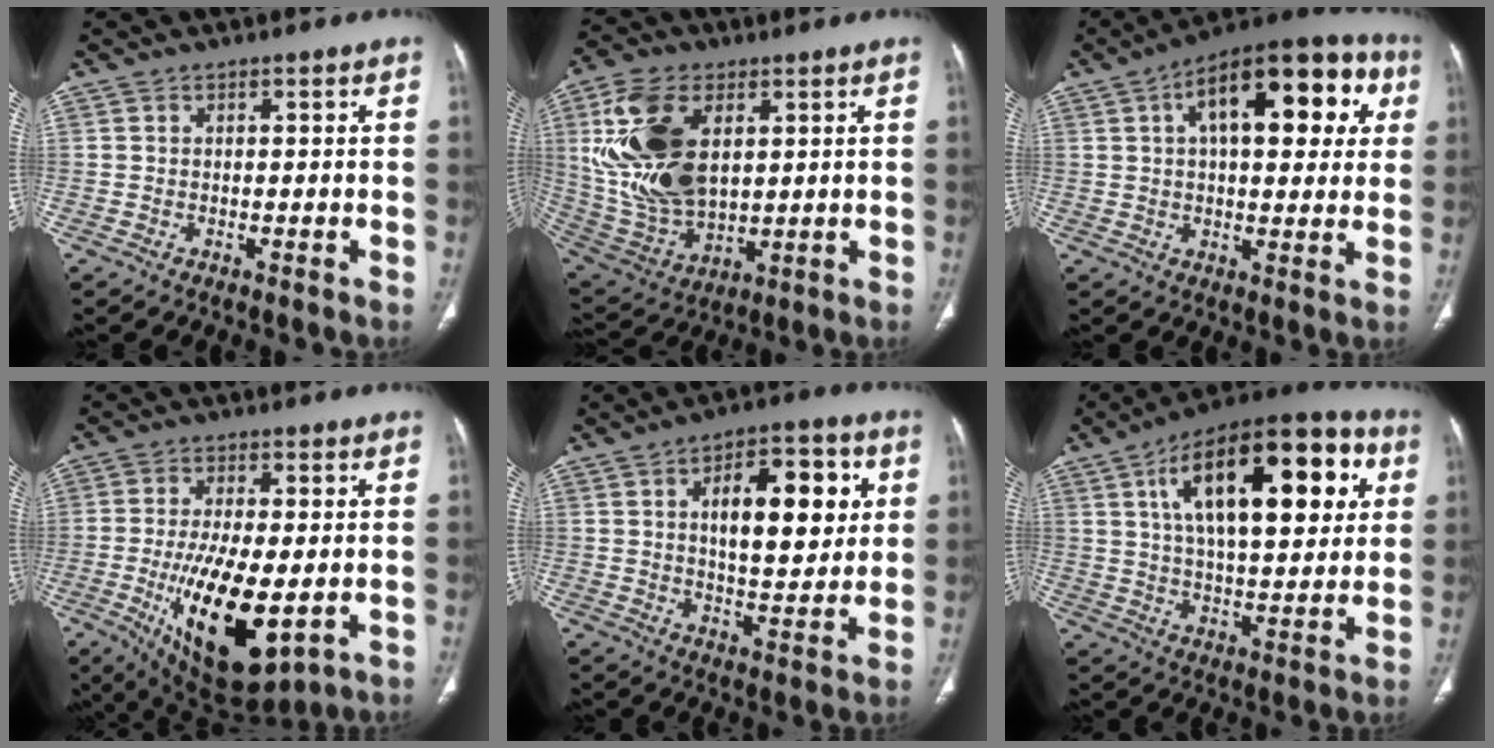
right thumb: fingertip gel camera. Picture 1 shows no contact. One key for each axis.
{"total": 20.3, "fx": 4.7, "fy": 12.1, "fz": 15.6, "tx": -0.304, "ty": -0.018, "tz": 0.100}
{"total": 21.8, "fx": 6.8, "fy": 10.2, "fz": 18.1, "tx": -0.226, "ty": 0.028, "tz": 0.091}
{"total": 18.0, "fx": -4.2, "fy": 7.5, "fz": 15.8, "tx": -0.277, "ty": -0.020, "tz": -0.050}
{"total": 16.0, "fx": 4.0, "fy": 7.5, "fz": 13.6, "tx": -0.160, "ty": -0.002, "tz": 0.059}
{"total": 26.4, "fx": 8.4, "fy": 11.6, "fz": 22.2, "tx": -0.317, "ty": 0.007, "tz": 0.123}